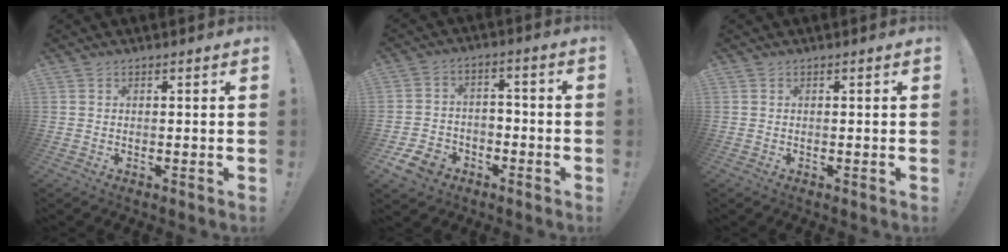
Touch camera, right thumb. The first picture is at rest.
{"total": 9.7, "force": [-6.1, 6.5, 3.8], "torque": [-0.083, 0.040, -0.110]}
{"total": 0.0}